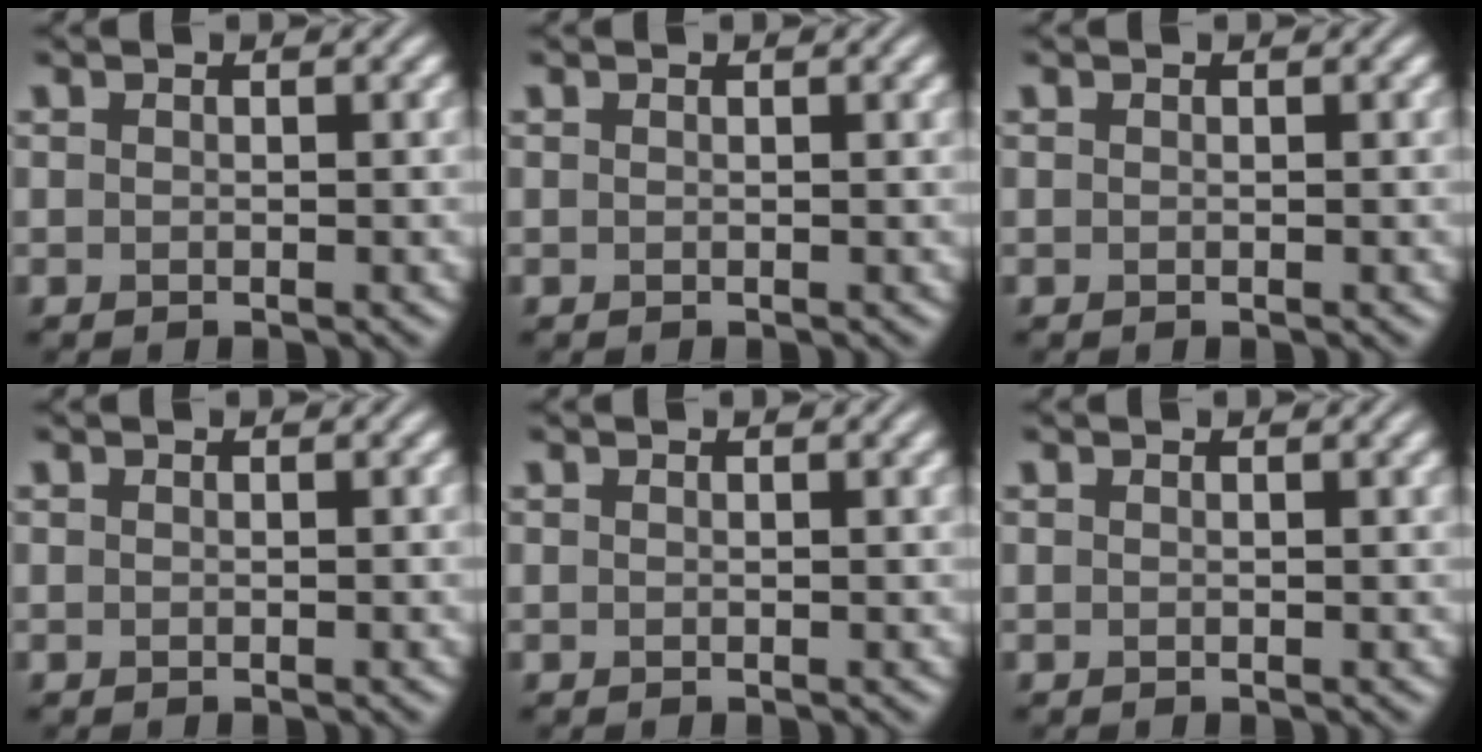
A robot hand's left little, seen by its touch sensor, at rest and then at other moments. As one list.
[{"total": 0.6, "force": [0.3, 0.1, 0.5], "torque": [-0.005, 0.004, 0.004]}, {"total": 0.0}, {"total": 0.0}, {"total": 1.1, "force": [0.5, 0.3, 0.9], "torque": [-0.009, 0.006, 0.006]}, {"total": 1.2, "force": [0.5, 0.3, 1.0], "torque": [-0.010, 0.006, 0.007]}]